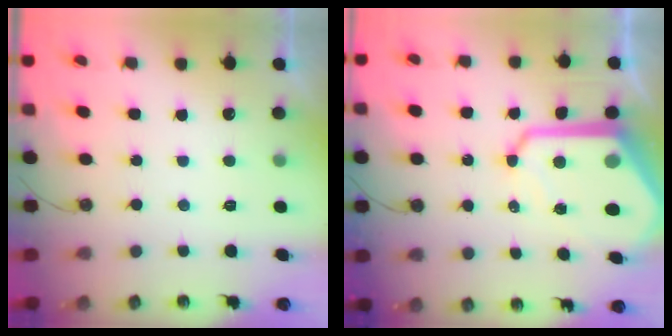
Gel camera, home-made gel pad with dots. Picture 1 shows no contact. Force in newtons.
{"total": 18.2, "press": 18.1, "slide": 1.9}